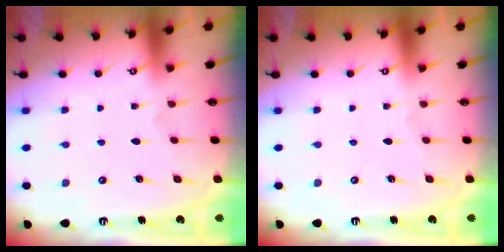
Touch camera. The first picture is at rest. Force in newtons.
{"total": 0.0}